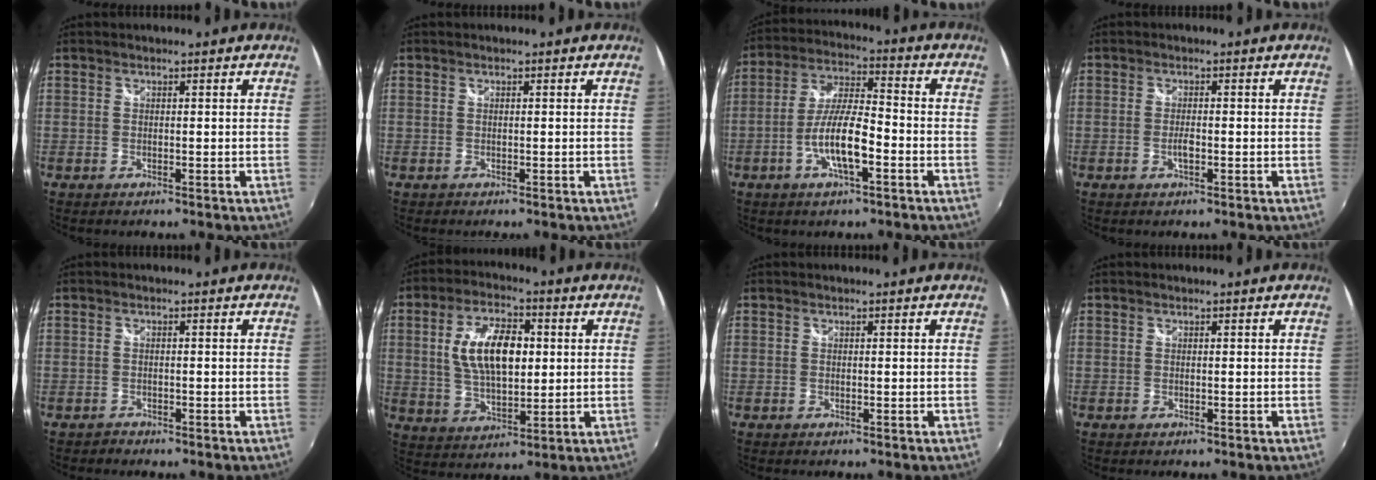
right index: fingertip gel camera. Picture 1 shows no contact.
{"total": 0.0}
{"total": 10.1, "force": [-4.0, 2.5, 9.0], "torque": [-0.182, 0.000, -0.072]}
{"total": 1.8, "force": [-0.6, 0.6, 1.6], "torque": [-0.032, -0.002, -0.011]}
{"total": 1.0, "force": [-0.9, 0.5, -0.1], "torque": [-0.001, 0.001, -0.016]}
{"total": 12.5, "force": [2.0, 6.3, 10.7], "torque": [-0.199, 0.010, 0.040]}
{"total": 0.0}
{"total": 0.0}